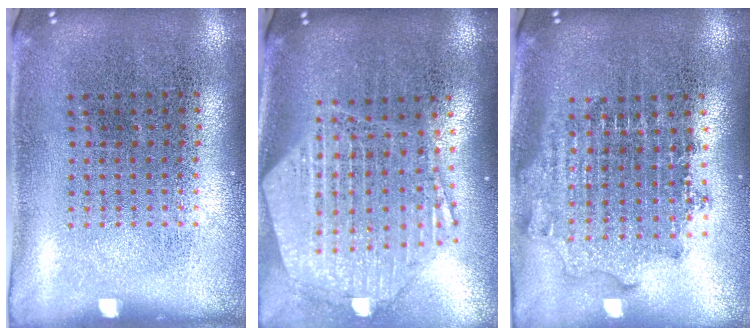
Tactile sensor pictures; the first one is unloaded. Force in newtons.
{"total": 2.7, "press": 2.2, "slide": 1.6}
{"total": 1.8, "press": 1.4, "slide": 1.1}